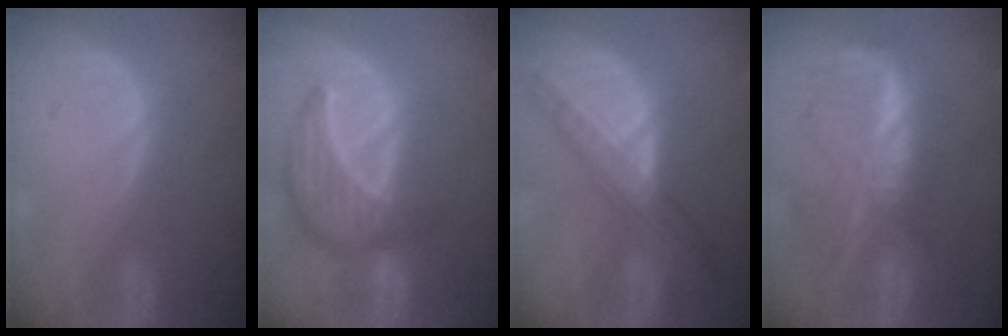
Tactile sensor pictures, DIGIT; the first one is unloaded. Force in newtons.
{"total": 8.7, "press": 7.9, "slide": 3.7}
{"total": 8.5, "press": 7.5, "slide": 4.0}
{"total": 9.1, "press": 7.9, "slide": 4.4}